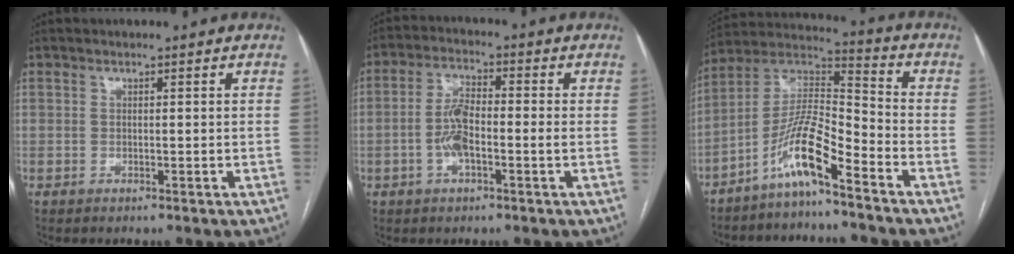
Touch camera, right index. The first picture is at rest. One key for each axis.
{"total": 5.9, "fx": -1.3, "fy": 1.7, "fz": 5.5, "tx": -0.118, "ty": 0.011, "tz": -0.029}
{"total": 10.4, "fx": -6.7, "fy": 1.0, "fz": 8.0, "tx": -0.166, "ty": 0.013, "tz": -0.133}